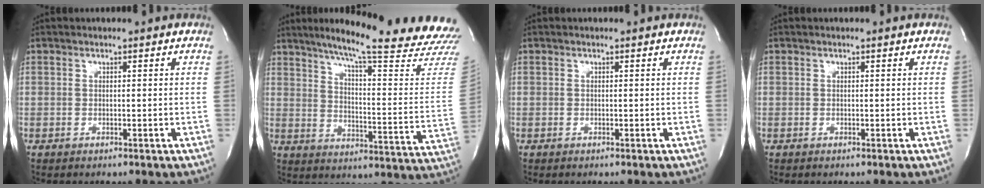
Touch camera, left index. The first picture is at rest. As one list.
[{"total": 25.0, "force": [21.8, -0.6, 12.2], "torque": [-0.180, -0.092, 0.277]}, {"total": 0.0}, {"total": 0.0}]